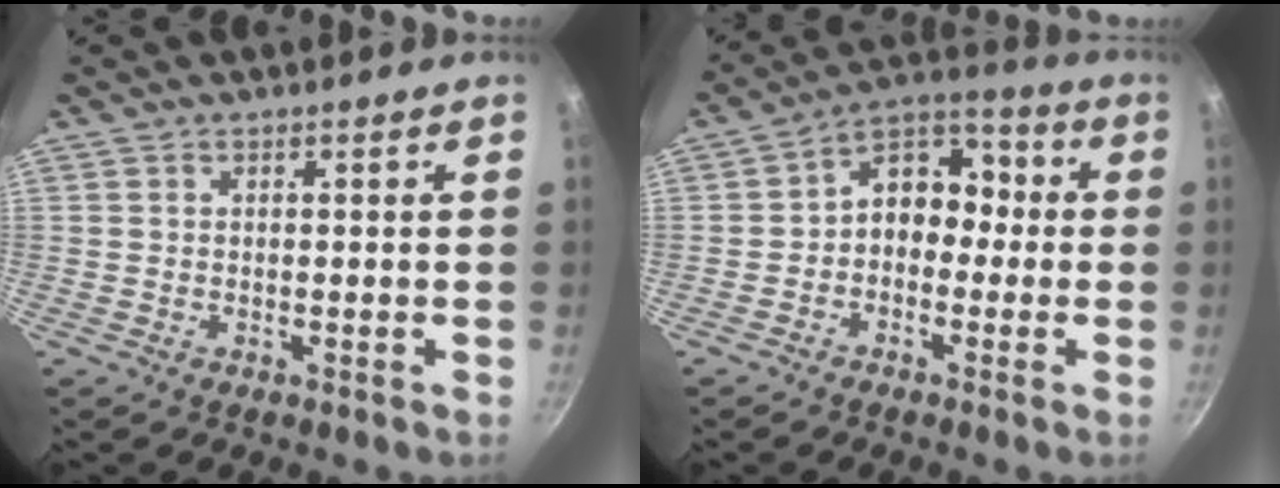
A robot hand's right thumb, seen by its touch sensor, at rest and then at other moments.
{"total": 10.2, "force": [-0.6, 7.4, 7.1], "torque": [-0.067, 0.046, -0.030]}